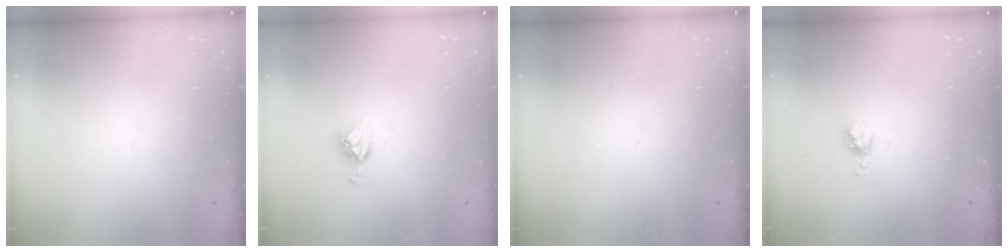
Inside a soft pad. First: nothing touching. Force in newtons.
{"total": 6.5, "press": 6.5, "slide": 0.4}
{"total": 0.0}
{"total": 4.1, "press": 4.0, "slide": 0.5}